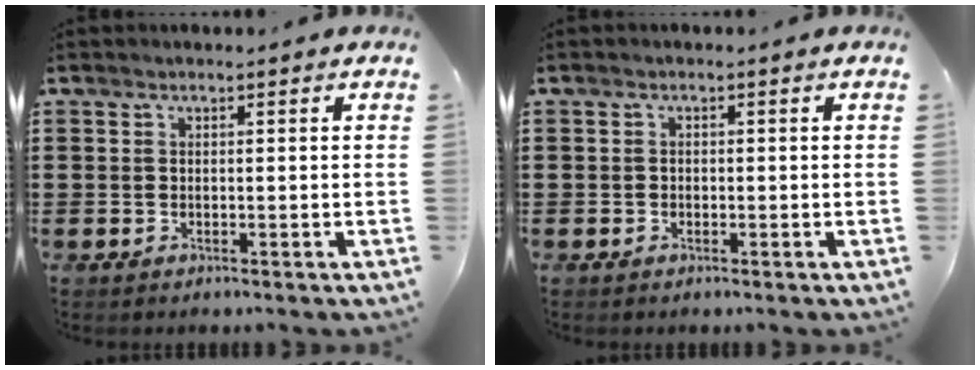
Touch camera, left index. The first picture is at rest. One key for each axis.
{"total": 0.7, "fx": -0.3, "fy": 0.5, "fz": 0.2, "tx": -0.006, "ty": 0.001, "tz": -0.007}